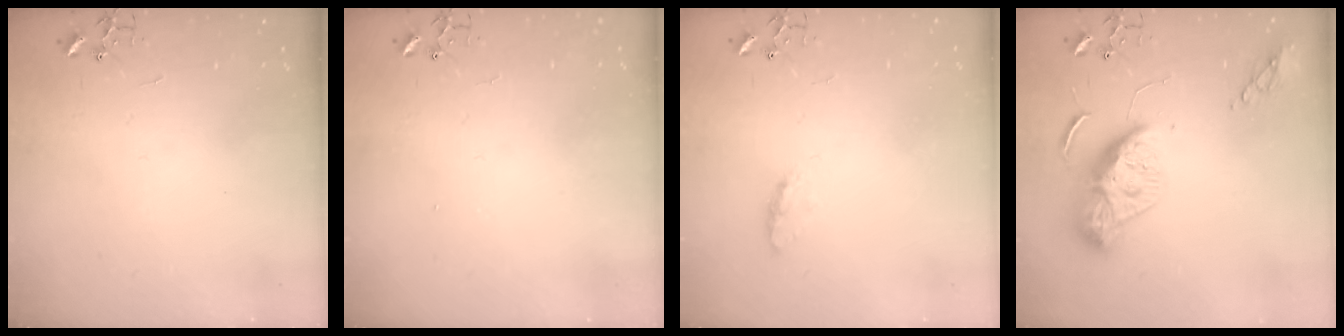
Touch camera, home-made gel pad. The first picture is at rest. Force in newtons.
{"total": 1.1, "press": 1.1, "slide": 0.1}
{"total": 5.0, "press": 5.0, "slide": 0.7}
{"total": 11.6, "press": 11.6, "slide": 1.0}